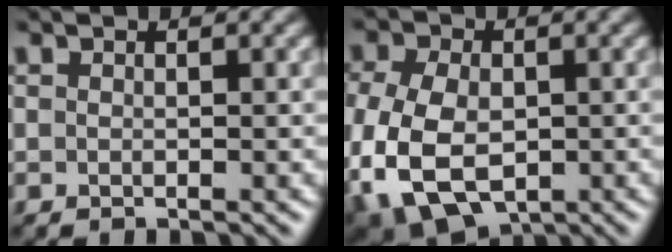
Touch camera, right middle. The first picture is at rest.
{"total": 10.1, "force": [-3.5, 6.4, 7.0], "torque": [-0.162, -0.030, -0.060]}